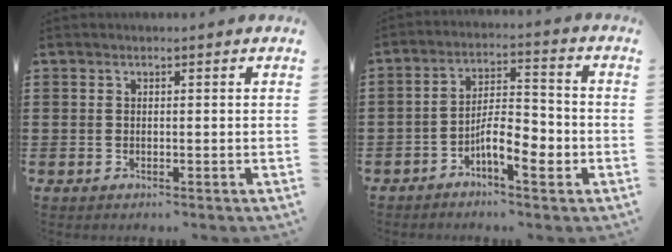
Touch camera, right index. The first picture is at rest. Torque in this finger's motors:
{"motor_torque": [0.50, -0.56, 0.23, 0.07]}